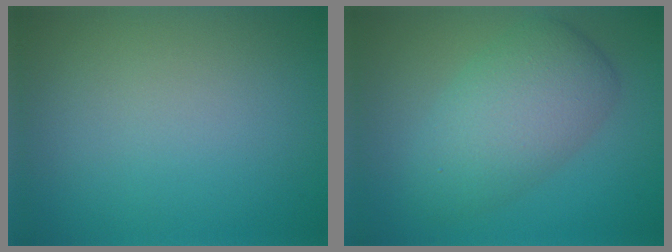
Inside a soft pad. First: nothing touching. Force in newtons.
{"total": 5.6, "press": 5.6, "slide": 0.3}